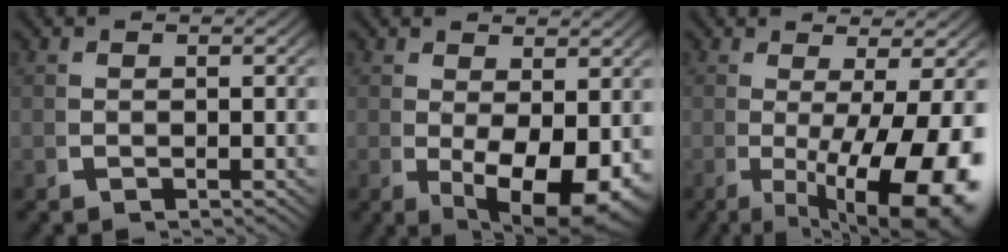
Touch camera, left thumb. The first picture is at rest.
{"total": 7.9, "force": [-1.3, 4.6, 6.3], "torque": [-0.104, -0.043, 0.000]}
{"total": 12.7, "force": [-2.2, 6.5, 10.7], "torque": [-0.169, -0.042, -0.013]}